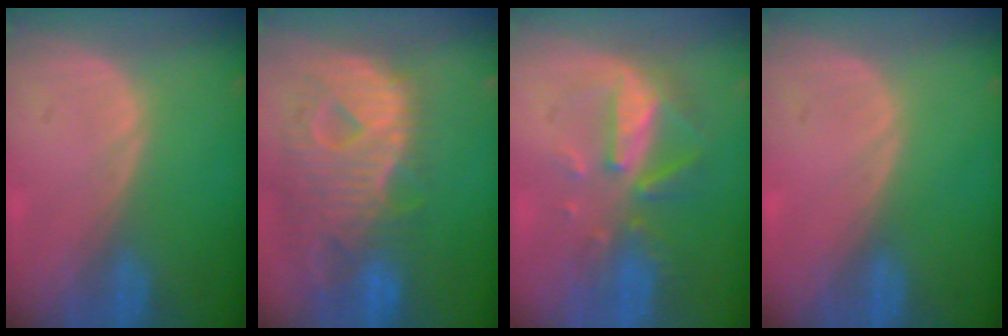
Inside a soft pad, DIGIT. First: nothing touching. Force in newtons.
{"total": 12.8, "press": 10.8, "slide": 6.8}
{"total": 8.1, "press": 7.5, "slide": 3.3}
{"total": 0.0}